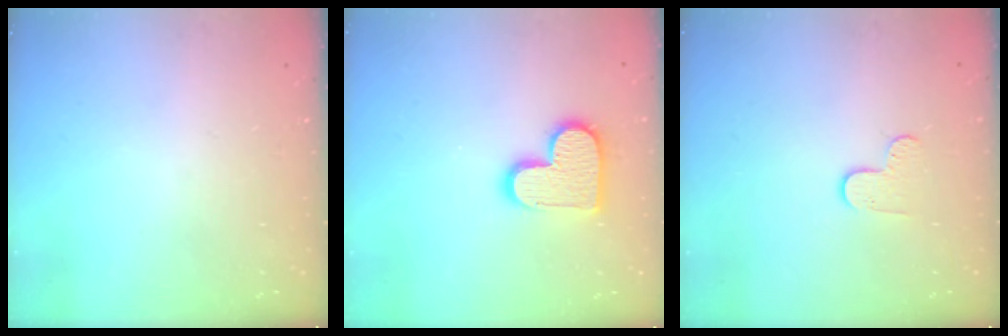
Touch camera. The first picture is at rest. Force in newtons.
{"total": 13.5, "press": 13.5, "slide": 0.8}
{"total": 6.4, "press": 6.4, "slide": 0.5}